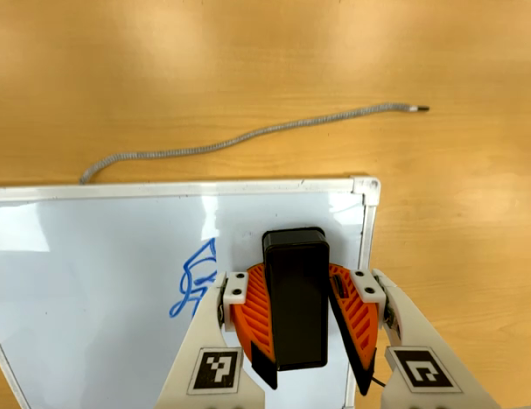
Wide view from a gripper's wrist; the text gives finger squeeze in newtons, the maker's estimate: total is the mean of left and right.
{"total": 15.7, "left": 18.8, "right": 12.7}